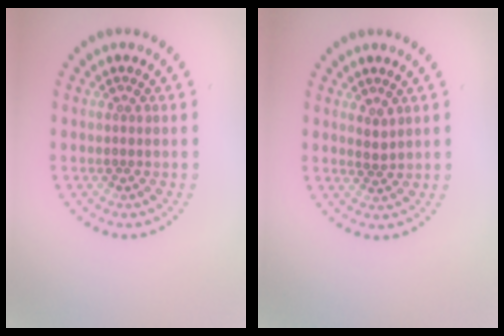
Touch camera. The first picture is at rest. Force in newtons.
{"total": 1.0, "press": 0.9, "slide": 0.6}